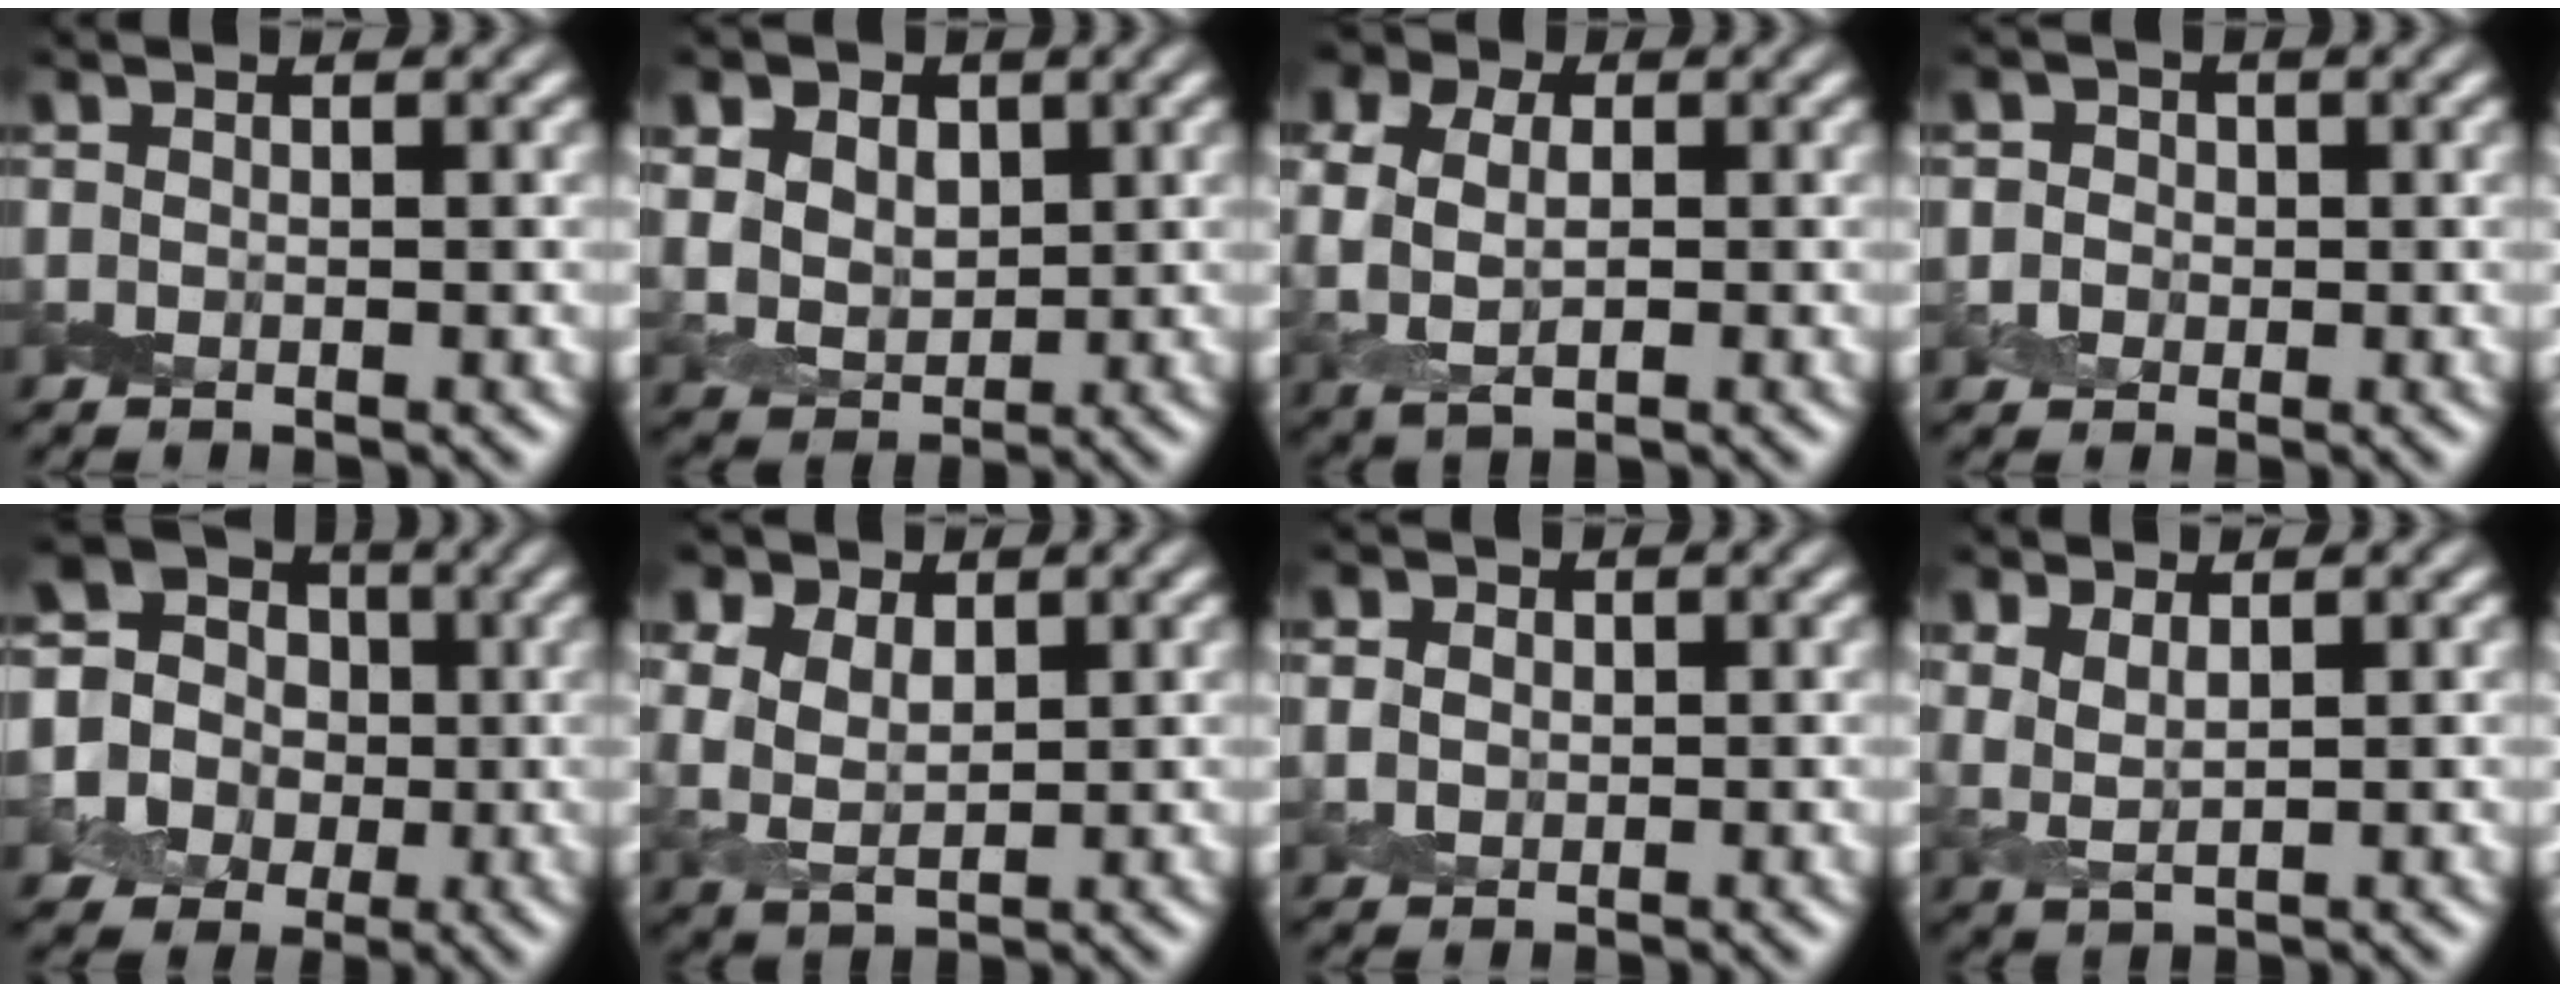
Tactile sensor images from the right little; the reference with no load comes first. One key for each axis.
{"total": 8.6, "fx": 3.2, "fy": 6.3, "fz": 4.8, "tx": -0.091, "ty": 0.021, "tz": 0.041}
{"total": 8.3, "fx": 2.2, "fy": 6.1, "fz": 5.2, "tx": -0.095, "ty": 0.028, "tz": 0.007}
{"total": 2.7, "fx": 0.4, "fy": 2.5, "fz": 0.9, "tx": 0.003, "ty": 0.008, "tz": -0.005}
{"total": 10.6, "fx": -0.7, "fy": 10.1, "fz": 3.2, "tx": -0.108, "ty": 0.019, "tz": -0.040}
{"total": 5.6, "fx": 2.3, "fy": 3.8, "fz": 3.4, "tx": -0.079, "ty": 0.013, "tz": 0.035}
{"total": 2.2, "fx": 0.7, "fy": 1.7, "fz": 1.2, "tx": -0.026, "ty": 0.008, "tz": 0.008}
{"total": 2.4, "fx": 1.1, "fy": 1.2, "fz": 1.8, "tx": -0.044, "ty": -0.006, "tz": 0.028}